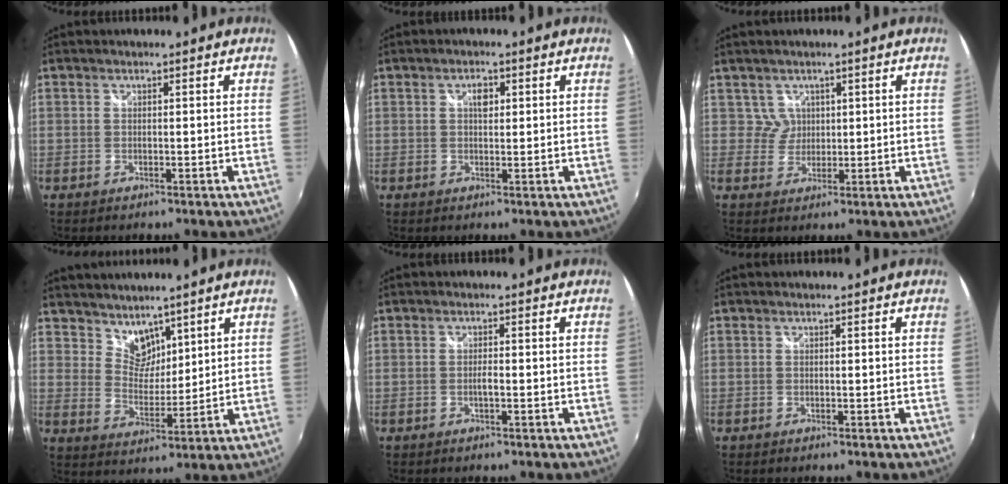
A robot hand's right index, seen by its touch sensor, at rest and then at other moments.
{"total": 2.2, "force": [0.7, 1.2, 1.7], "torque": [-0.027, 0.006, 0.010]}
{"total": 2.6, "force": [1.2, 2.2, -0.3], "torque": [0.014, 0.006, 0.020]}
{"total": 6.4, "force": [5.1, 3.5, 1.5], "torque": [-0.011, 0.001, 0.097]}
{"total": 1.4, "force": [-0.5, 0.3, 1.3], "torque": [-0.025, 0.001, -0.010]}
{"total": 0.0}